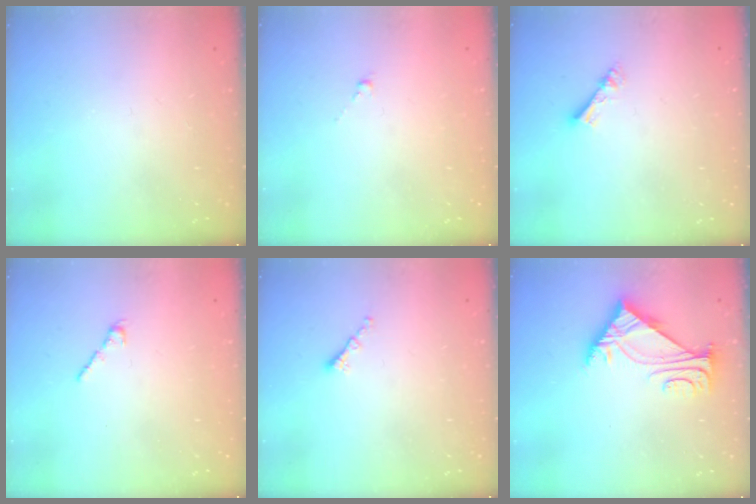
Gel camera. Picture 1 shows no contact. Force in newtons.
{"total": 0.5, "press": 0.3, "slide": 0.4}
{"total": 4.3, "press": 4.3, "slide": 0.2}
{"total": 2.5, "press": 2.4, "slide": 0.7}
{"total": 1.3, "press": 1.2, "slide": 0.6}
{"total": 5.8, "press": 5.8, "slide": 1.0}